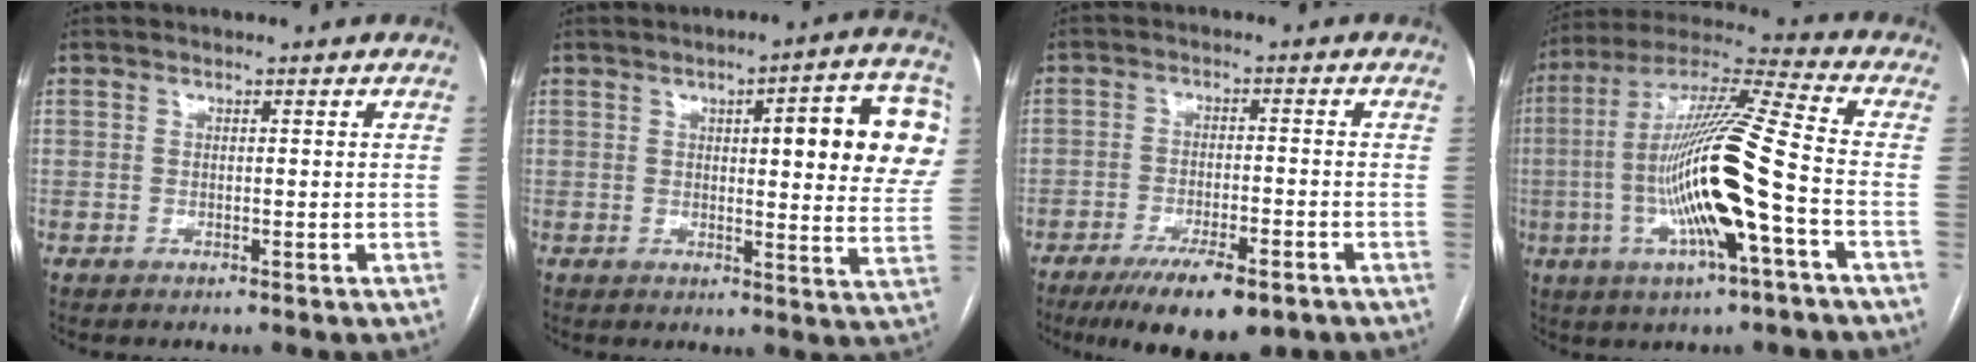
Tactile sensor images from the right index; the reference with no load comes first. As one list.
[{"total": 14.9, "force": [4.0, 2.9, 14.1], "torque": [-0.158, 0.011, 0.042]}, {"total": 10.4, "force": [-7.0, 2.8, 7.1], "torque": [-0.115, -0.015, -0.111]}, {"total": 18.2, "force": [-3.8, 0.4, 17.8], "torque": [-0.346, -0.001, -0.074]}]